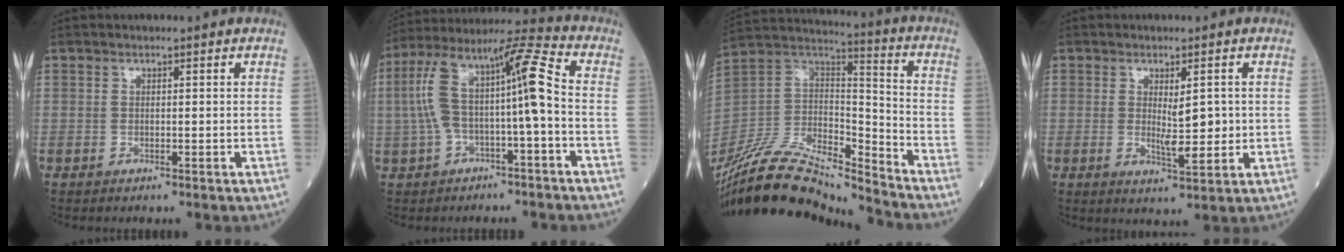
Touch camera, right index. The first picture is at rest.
{"total": 13.5, "force": [-0.5, 2.3, 13.3], "torque": [-0.260, 0.053, -0.008]}
{"total": 23.4, "force": [-21.1, 4.0, 9.3], "torque": [-0.227, -0.001, -0.378]}
{"total": 4.8, "force": [0.3, 1.2, 4.7], "torque": [-0.078, -0.010, 0.009]}